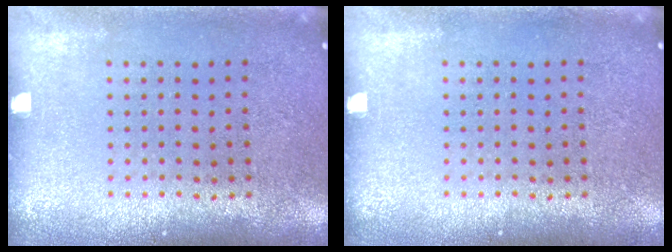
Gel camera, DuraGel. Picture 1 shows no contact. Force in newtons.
{"total": 0.0}